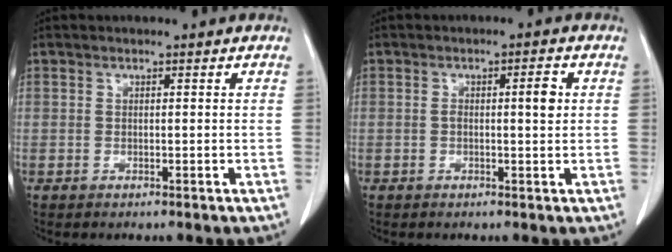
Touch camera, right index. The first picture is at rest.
{"total": 3.0, "force": [0.3, 0.5, 2.9], "torque": [-0.051, 0.007, 0.006]}